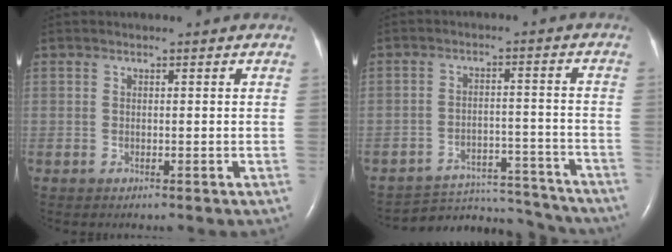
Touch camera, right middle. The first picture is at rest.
{"total": 13.5, "force": [-13.3, 2.1, 0.4], "torque": [-0.004, 0.023, -0.181]}